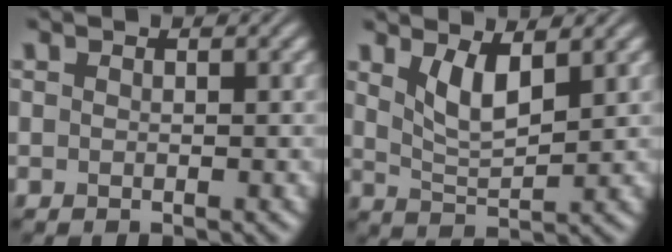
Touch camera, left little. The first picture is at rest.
{"total": 3.5, "force": [1.9, 1.1, 2.7], "torque": [-0.059, -0.010, 0.041]}